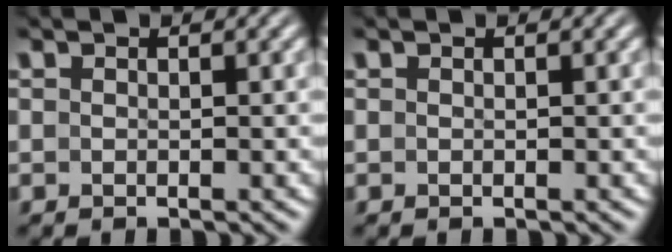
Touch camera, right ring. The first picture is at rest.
{"total": 0.0}